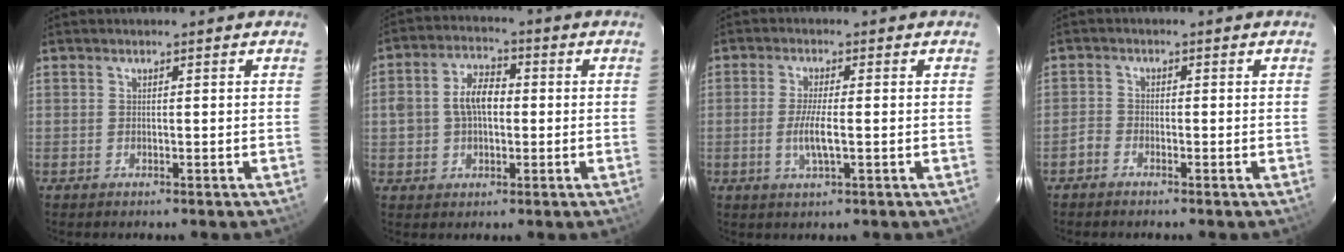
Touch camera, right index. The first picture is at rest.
{"total": 7.7, "force": [0.0, 5.1, 5.7], "torque": [-0.111, 0.021, 0.005]}
{"total": 4.6, "force": [-1.0, 0.6, 4.5], "torque": [-0.088, -0.010, -0.018]}
{"total": 2.0, "force": [-1.7, 1.1, 0.4], "torque": [-0.014, 0.004, -0.036]}